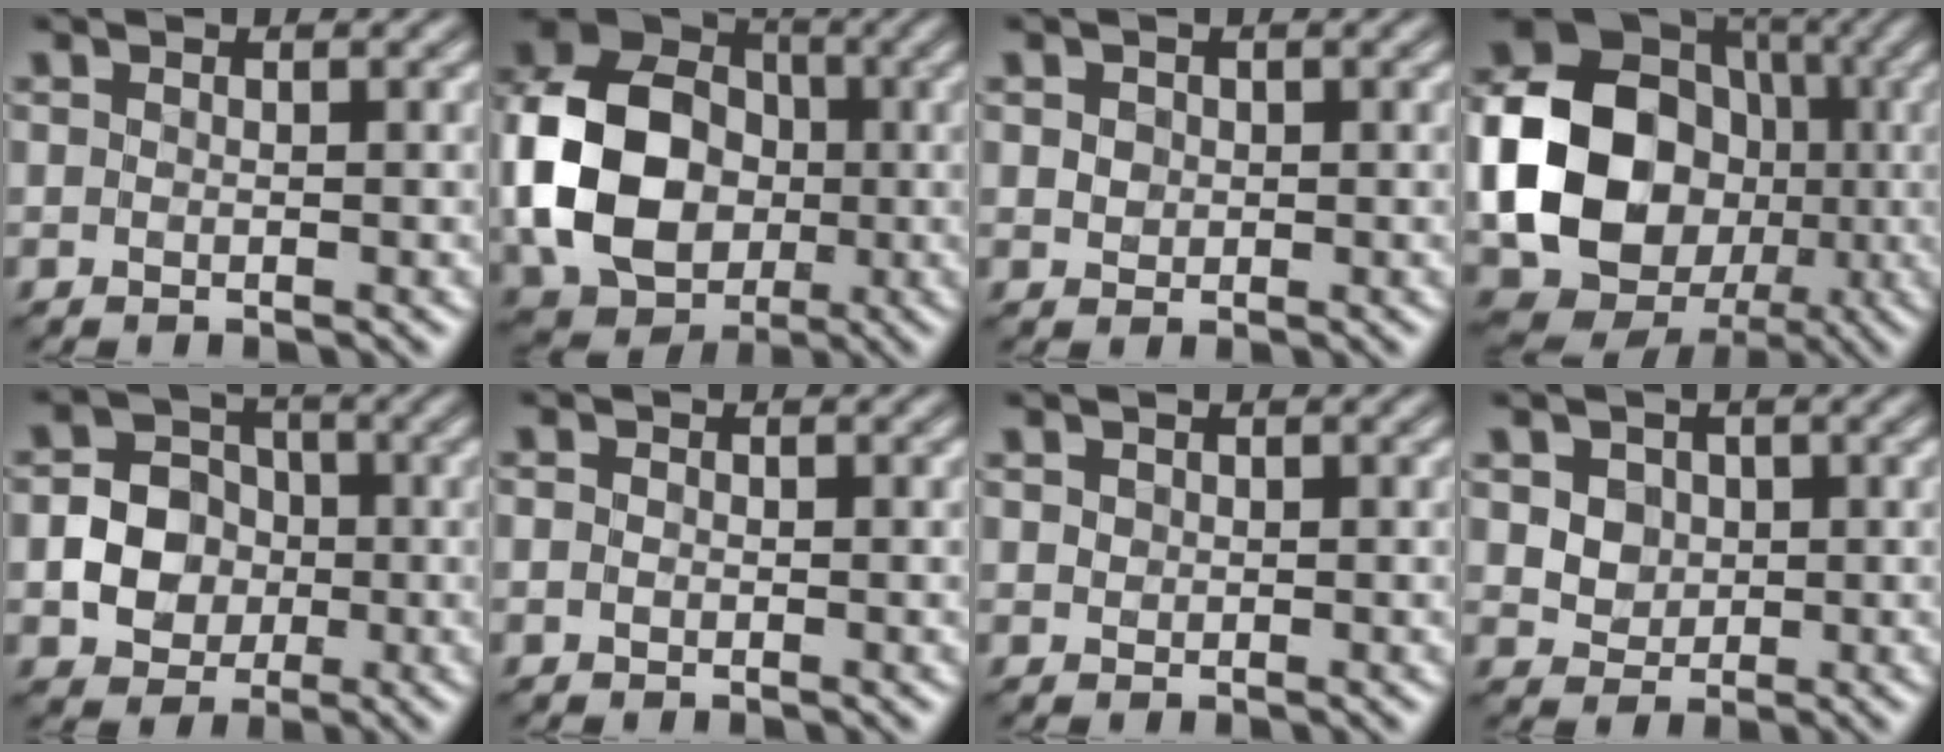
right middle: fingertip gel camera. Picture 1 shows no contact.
{"total": 12.6, "force": [-1.5, 9.8, 7.8], "torque": [-0.168, 0.007, -0.035]}
{"total": 1.3, "force": [0.2, 1.1, 0.6], "torque": [-0.014, 0.003, 0.005]}
{"total": 17.3, "force": [-1.9, 14.9, 8.6], "torque": [-0.163, -0.019, -0.054]}
{"total": 4.9, "force": [-1.1, 4.1, 2.5], "torque": [-0.042, 0.003, -0.025]}
{"total": 0.6, "force": [-0.2, 0.5, 0.3], "torque": [-0.007, -0.001, -0.008]}
{"total": 0.6, "force": [0.2, 0.5, 0.1], "torque": [-0.003, -0.001, 0.006]}
{"total": 4.3, "force": [1.4, 3.5, 2.1], "torque": [-0.049, 0.011, 0.026]}